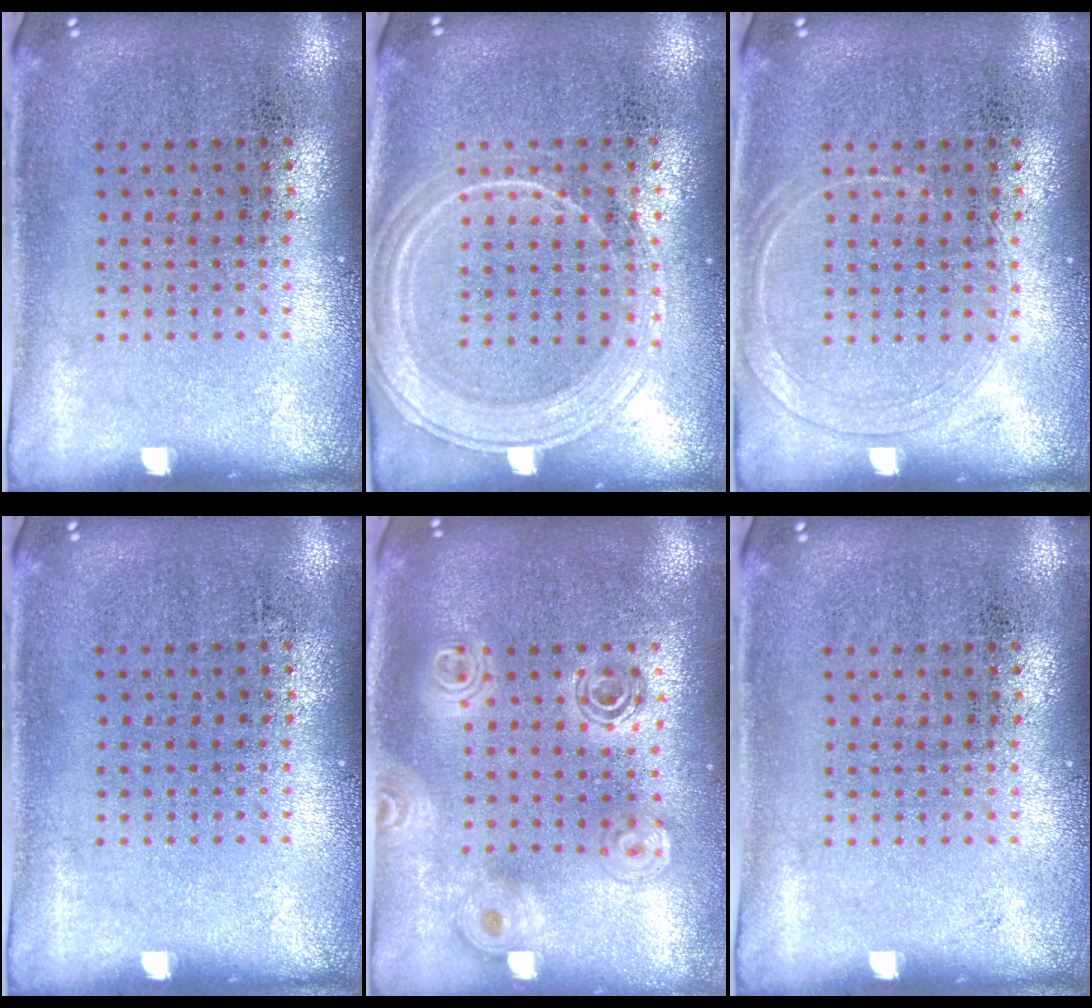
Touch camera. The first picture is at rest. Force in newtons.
{"total": 1.8, "press": 1.8, "slide": 0.4}
{"total": 1.2, "press": 1.2, "slide": 0.2}
{"total": 0.0}
{"total": 1.8, "press": 1.6, "slide": 0.9}
{"total": 0.0}